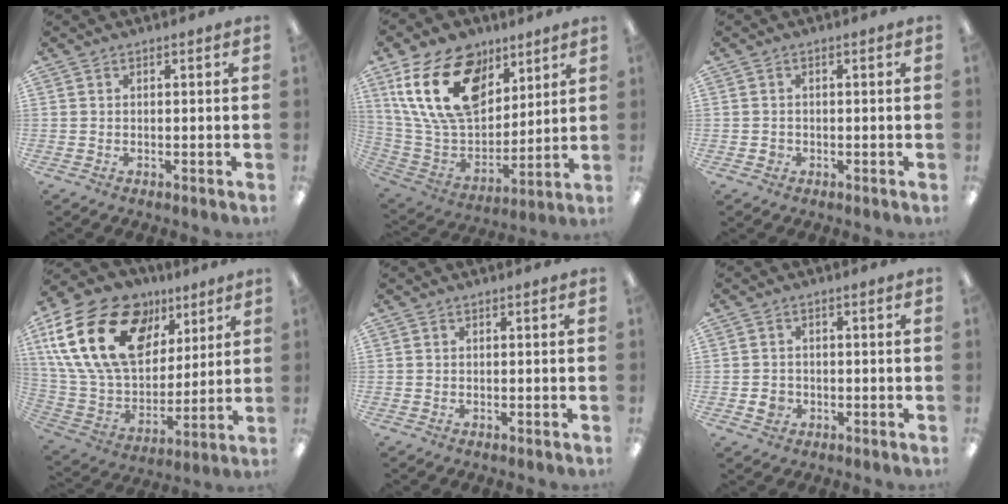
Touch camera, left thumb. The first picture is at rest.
{"total": 22.3, "force": [10.6, 14.2, 13.5], "torque": [-0.274, -0.038, 0.193]}
{"total": 1.2, "force": [-0.4, 1.1, 0.3], "torque": [-0.006, 0.003, -0.010]}
{"total": 25.9, "force": [11.2, 16.8, 16.3], "torque": [-0.334, -0.040, 0.201]}
{"total": 0.0}
{"total": 2.8, "force": [-0.9, 2.5, 1.0], "torque": [-0.015, 0.003, -0.015]}